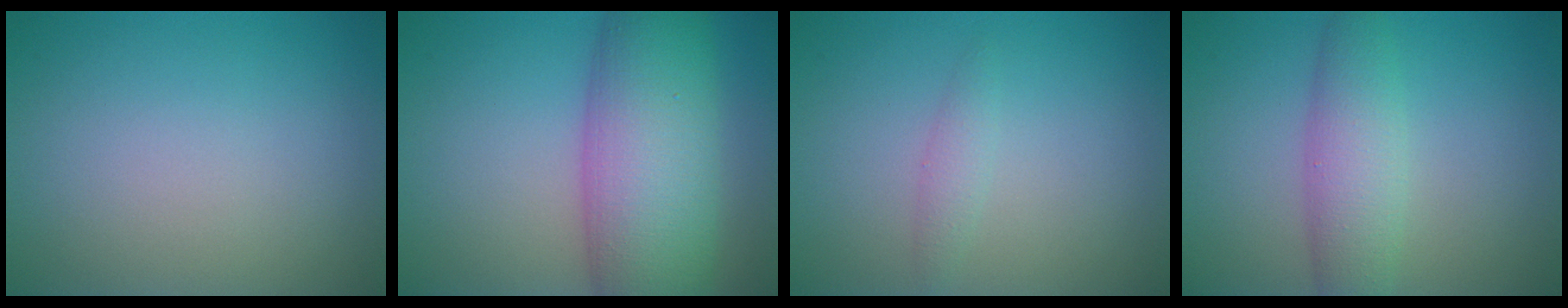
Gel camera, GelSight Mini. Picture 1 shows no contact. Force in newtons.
{"total": 11.2, "press": 11.2, "slide": 0.4}
{"total": 1.2, "press": 1.2, "slide": 0.0}
{"total": 4.2, "press": 4.2, "slide": 0.1}